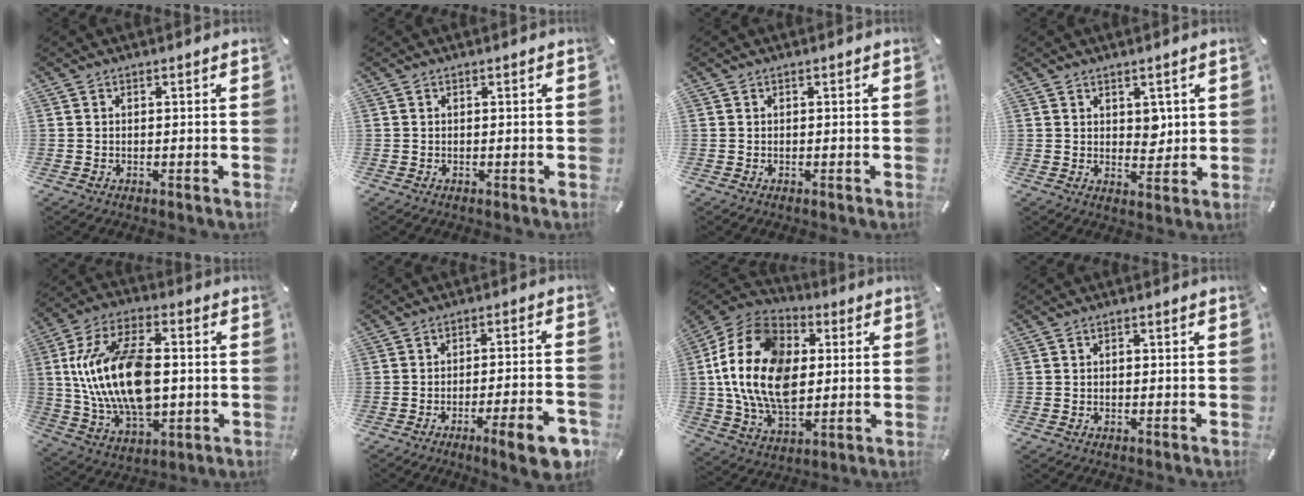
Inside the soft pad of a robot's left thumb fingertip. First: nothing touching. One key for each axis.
{"total": 0.0}
{"total": 0.0}
{"total": 3.9, "fx": 2.0, "fy": 2.8, "fz": 1.6, "tx": -0.006, "ty": -0.013, "tz": 0.031}
{"total": 20.0, "fx": 0.6, "fy": 12.1, "fz": 15.9, "tx": -0.338, "ty": 0.004, "tz": 0.008}
{"total": 10.9, "fx": -6.0, "fy": 1.6, "fz": 9.0, "tx": -0.137, "ty": 0.015, "tz": -0.095}
{"total": 19.4, "fx": 0.7, "fy": 14.2, "fz": 13.2, "tx": -0.293, "ty": 0.005, "tz": 0.008}
{"total": 0.7, "fx": -0.2, "fy": 0.5, "fz": 0.5, "tx": -0.010, "ty": 0.002, "tz": -0.005}